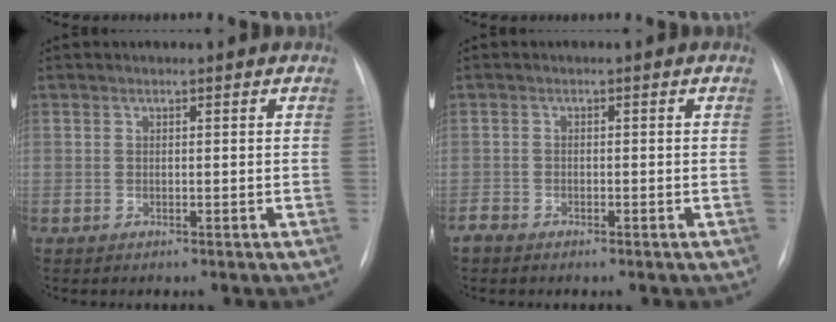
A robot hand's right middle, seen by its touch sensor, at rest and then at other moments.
{"total": 1.2, "force": [-1.1, 0.6, 0.3], "torque": [-0.007, 0.001, -0.022]}